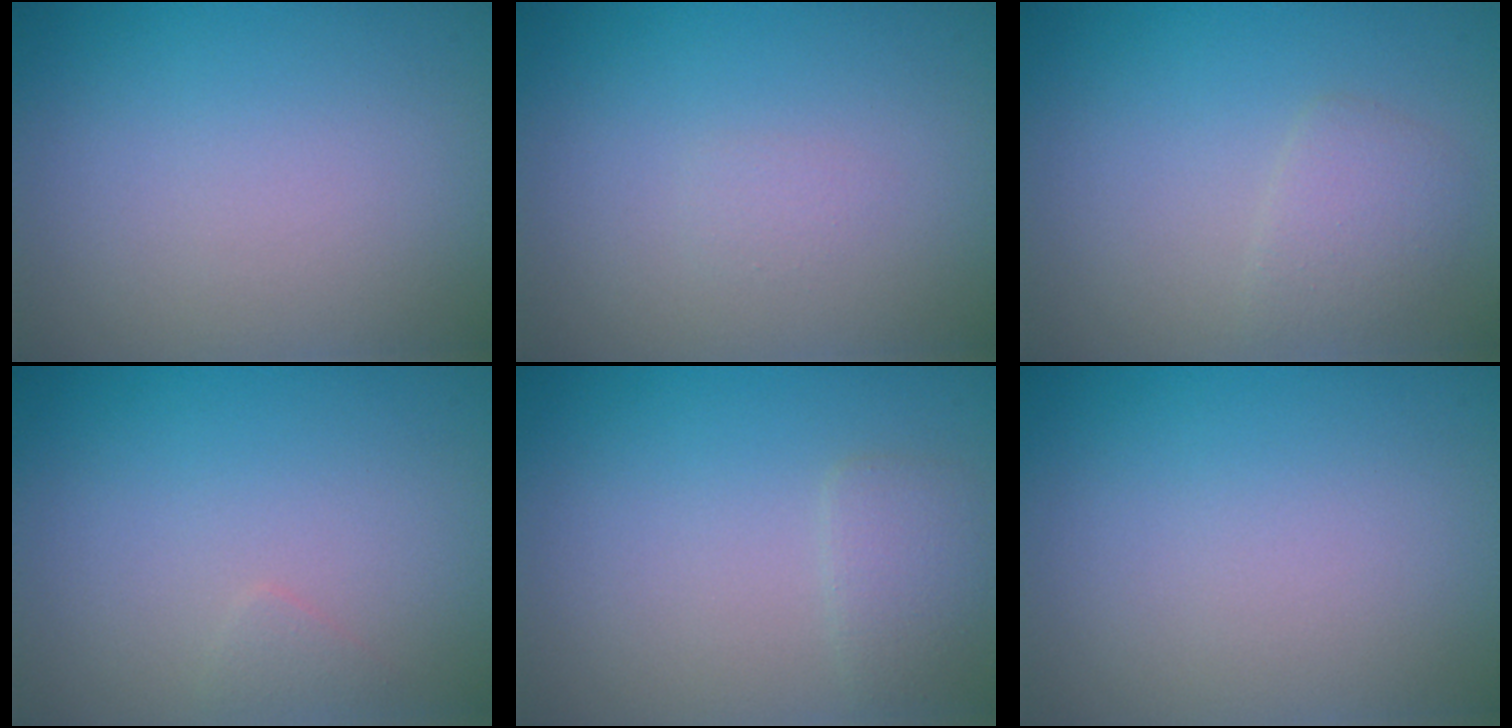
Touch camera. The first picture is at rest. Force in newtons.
{"total": 0.5, "press": 0.5, "slide": 0.1}
{"total": 1.9, "press": 1.9, "slide": 0.0}
{"total": 0.7, "press": 0.7, "slide": 0.0}
{"total": 1.6, "press": 1.6, "slide": 0.2}
{"total": 0.0}